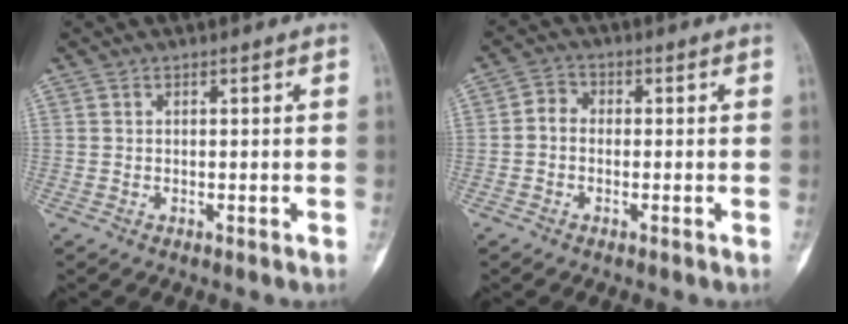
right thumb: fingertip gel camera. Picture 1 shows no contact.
{"total": 3.2, "force": [-0.6, 2.6, 1.8], "torque": [-0.020, 0.010, -0.024]}